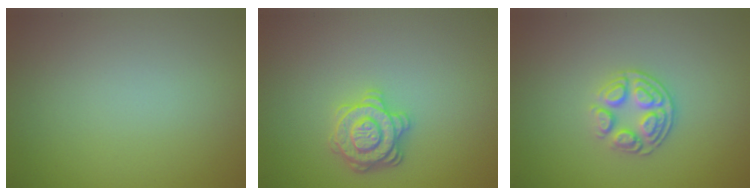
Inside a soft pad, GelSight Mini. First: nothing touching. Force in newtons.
{"total": 3.1, "press": 3.0, "slide": 0.9}
{"total": 3.2, "press": 2.6, "slide": 2.0}